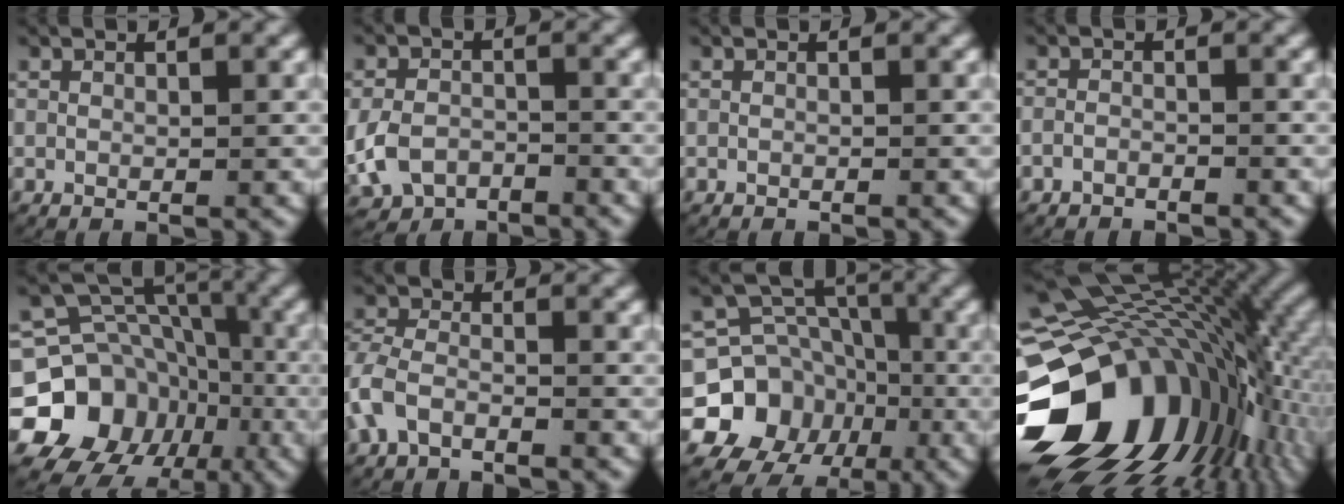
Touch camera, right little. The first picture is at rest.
{"total": 4.5, "force": [-2.2, 3.6, 1.3], "torque": [-0.047, -0.013, -0.038]}
{"total": 0.0}
{"total": 1.4, "force": [-1.2, 0.7, 0.1], "torque": [-0.006, -0.003, -0.022]}
{"total": 18.0, "force": [-3.9, 15.4, 8.6], "torque": [-0.165, -0.056, -0.060]}
{"total": 3.6, "force": [-1.7, 2.9, 1.5], "torque": [-0.050, -0.013, -0.027]}
{"total": 17.3, "force": [-4.2, 15.5, 6.5], "torque": [-0.141, -0.053, -0.073]}
{"total": 24.6, "force": [-3.8, 16.8, 17.5], "torque": [-0.274, -0.020, -0.062]}